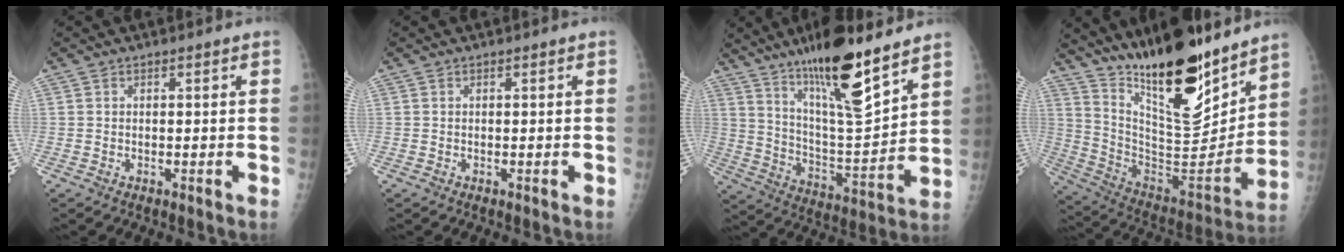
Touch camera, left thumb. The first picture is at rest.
{"total": 0.0}
{"total": 19.2, "force": [13.3, 3.1, 13.5], "torque": [-0.207, -0.077, 0.233]}
{"total": 24.8, "force": [18.5, 7.0, 14.9], "torque": [-0.207, -0.101, 0.315]}